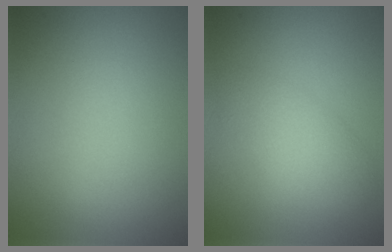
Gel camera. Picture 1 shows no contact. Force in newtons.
{"total": 2.9, "press": 2.9, "slide": 0.1}